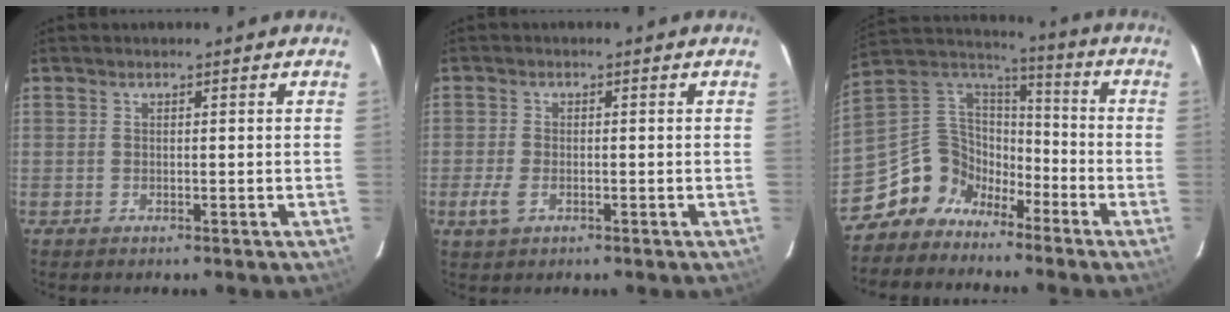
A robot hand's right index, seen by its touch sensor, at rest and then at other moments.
{"total": 3.5, "force": [-1.5, 1.9, 2.5], "torque": [-0.059, -0.004, -0.027]}
{"total": 12.0, "force": [-8.6, 7.8, 2.8], "torque": [-0.079, 0.044, -0.167]}